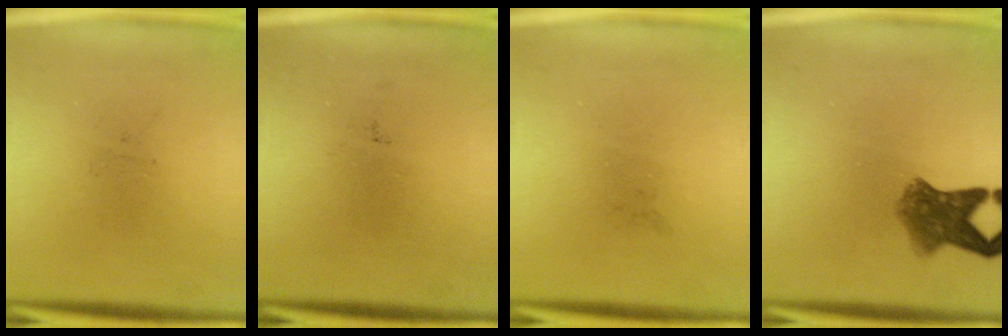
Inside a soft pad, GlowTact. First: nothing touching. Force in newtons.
{"total": 0.0}
{"total": 0.0}
{"total": 5.8}